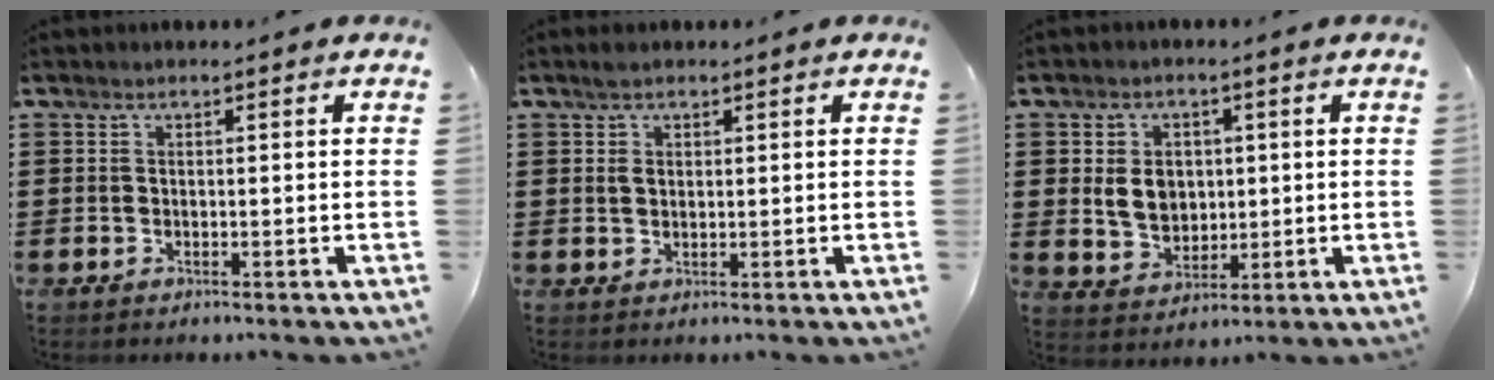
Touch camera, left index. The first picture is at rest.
{"total": 2.0, "force": [1.3, 1.0, 1.2], "torque": [-0.028, 0.005, 0.023]}
{"total": 5.7, "force": [0.7, 4.5, 3.5], "torque": [-0.072, 0.009, 0.011]}